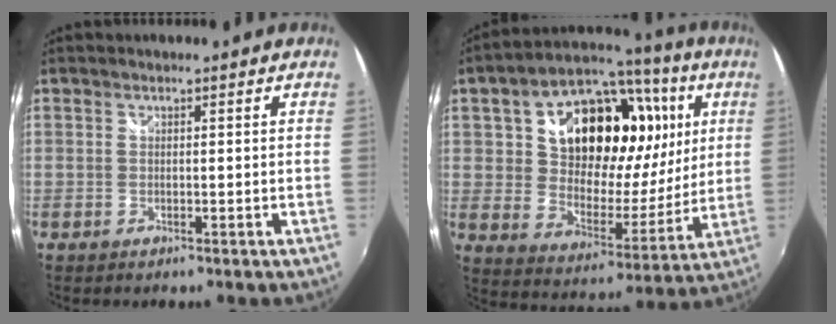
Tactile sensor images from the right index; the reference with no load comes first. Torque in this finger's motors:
{"motor_torque": [1.43, 0.71, 1.05, 0.19]}